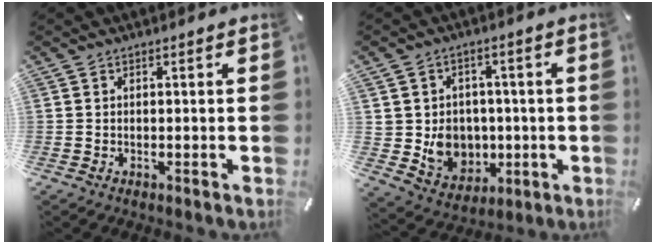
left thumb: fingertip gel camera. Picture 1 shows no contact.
{"total": 9.3, "force": [-0.1, 8.9, 2.5], "torque": [-0.055, -0.003, 0.012]}